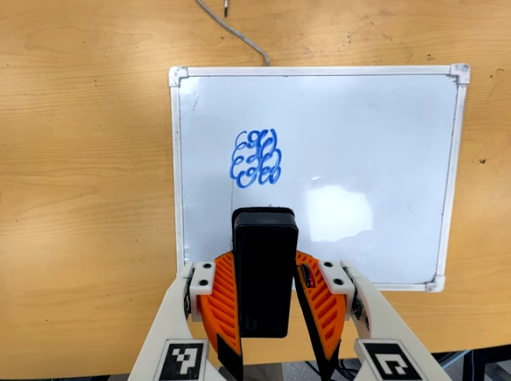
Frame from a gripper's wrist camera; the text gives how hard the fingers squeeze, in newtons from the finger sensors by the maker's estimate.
{"total": 6.3, "left": 5.0, "right": 7.6}